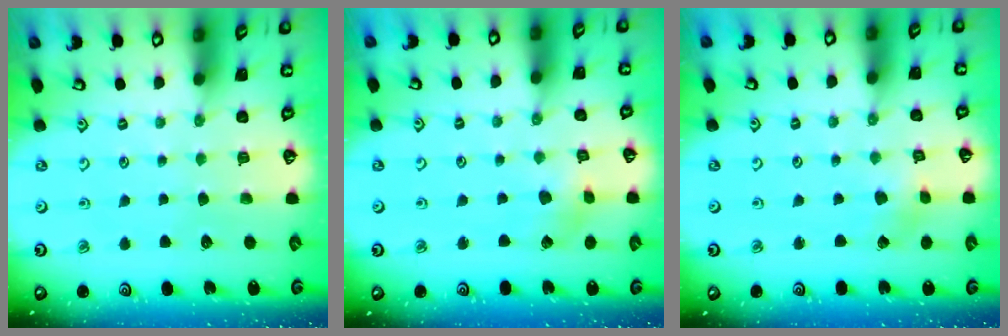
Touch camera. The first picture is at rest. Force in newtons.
{"total": 2.7, "press": 2.7, "slide": 0.5}
{"total": 2.3, "press": 2.3, "slide": 0.3}